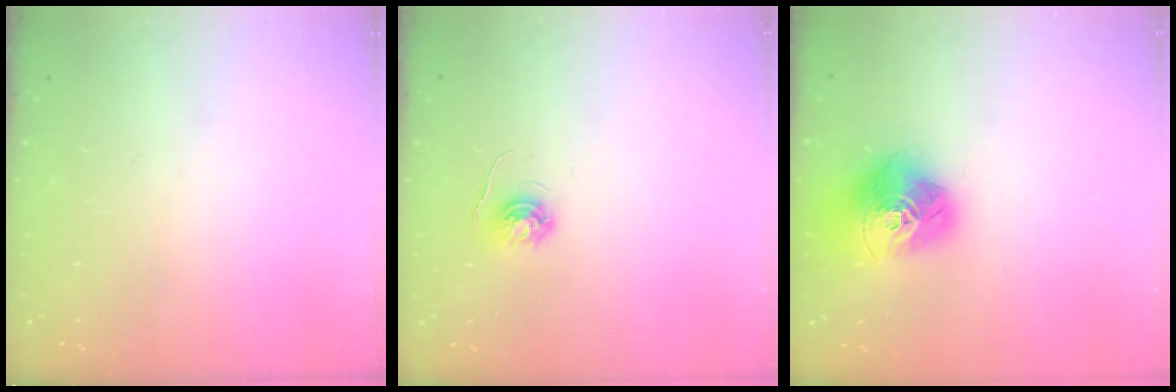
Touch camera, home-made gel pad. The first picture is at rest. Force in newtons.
{"total": 4.0, "press": 4.0, "slide": 0.4}
{"total": 17.6, "press": 17.6, "slide": 1.6}